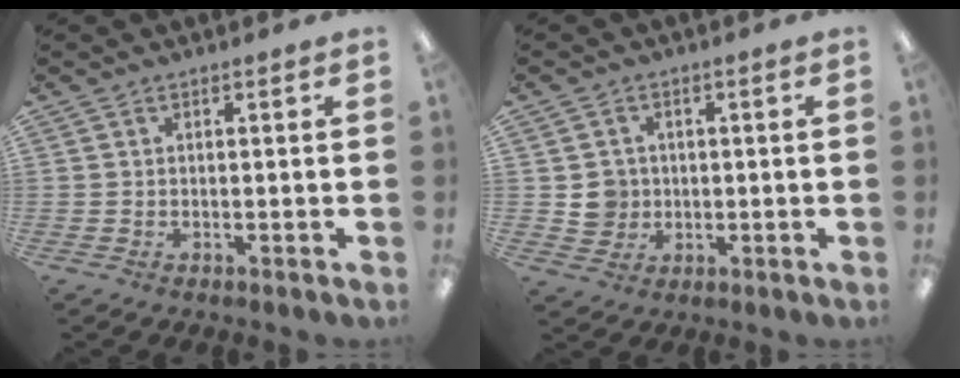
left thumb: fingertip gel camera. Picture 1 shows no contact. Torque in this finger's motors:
{"motor_torque": [-0.02, 0.01, 0.07, -0.07, 0.00]}